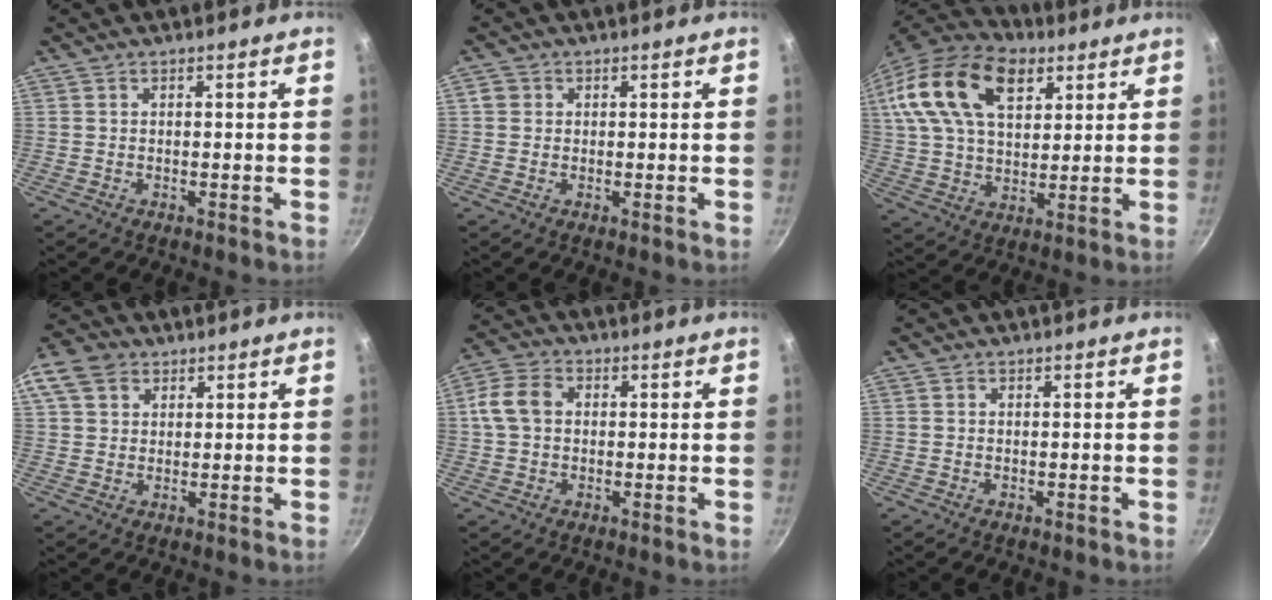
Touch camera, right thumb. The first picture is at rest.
{"total": 1.8, "force": [0.2, 1.7, 0.6], "torque": [-0.003, 0.004, -0.001]}
{"total": 22.6, "force": [9.9, 13.3, 15.4], "torque": [-0.270, -0.004, 0.169]}
{"total": 9.4, "force": [4.2, 7.0, 4.6], "torque": [-0.085, 0.006, 0.070]}
{"total": 7.0, "force": [0.6, 5.3, 4.4], "torque": [-0.076, 0.015, 0.000]}
{"total": 0.0}